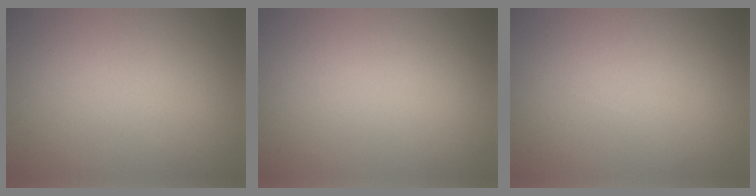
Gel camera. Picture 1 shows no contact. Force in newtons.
{"total": 0.0}
{"total": 0.0}